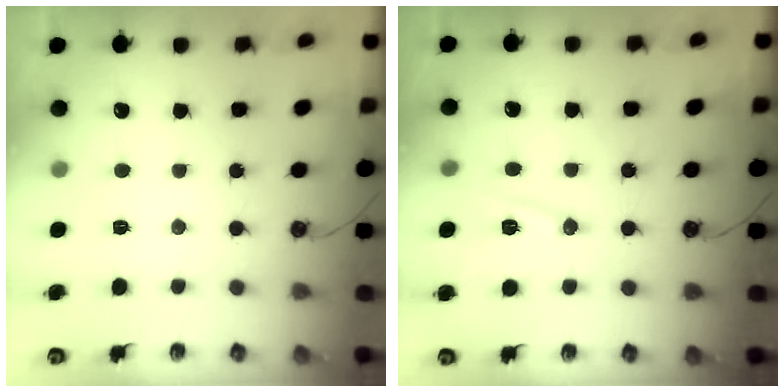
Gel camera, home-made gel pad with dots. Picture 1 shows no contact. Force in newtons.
{"total": 10.2, "press": 9.6, "slide": 3.3}